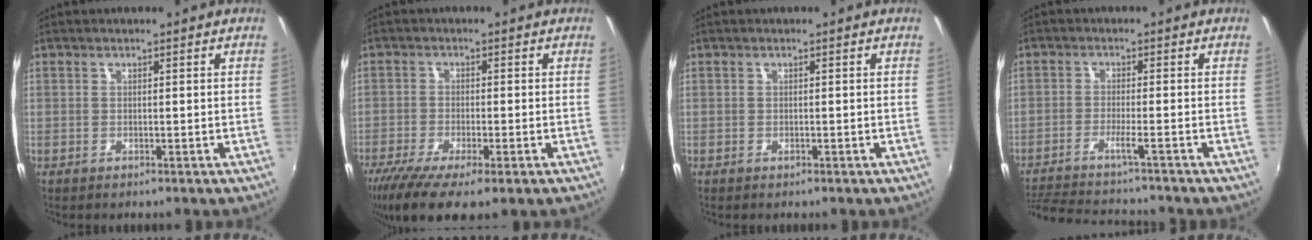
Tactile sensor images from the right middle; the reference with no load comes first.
{"total": 10.7, "force": [-7.0, 2.4, 7.7], "torque": [-0.167, -0.046, -0.119]}
{"total": 0.0}
{"total": 13.1, "force": [-11.8, -0.3, 5.6], "torque": [-0.114, -0.014, -0.188]}